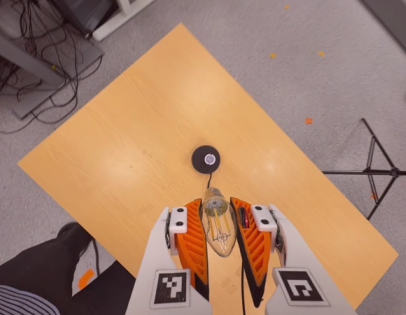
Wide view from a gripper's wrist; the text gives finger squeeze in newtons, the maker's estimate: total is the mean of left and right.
{"total": 22.8, "left": 24.5, "right": 21.0}